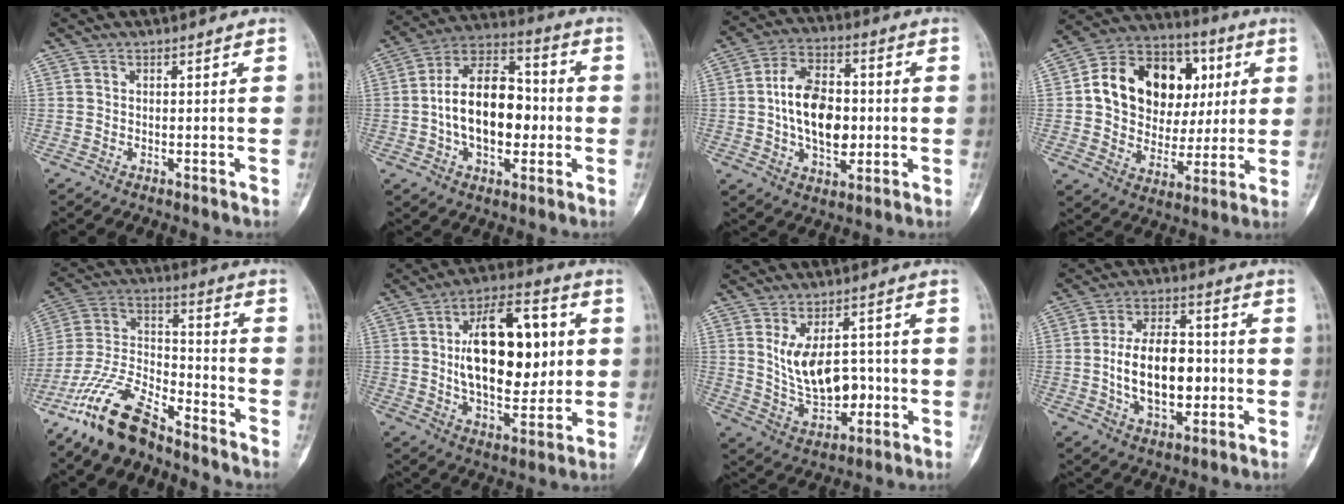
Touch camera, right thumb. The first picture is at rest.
{"total": 18.2, "force": [-1.4, 11.0, 14.5], "torque": [-0.216, 0.034, -0.028]}
{"total": 15.1, "force": [-0.3, 9.4, 11.8], "torque": [-0.179, 0.015, -0.004]}
{"total": 21.6, "force": [4.2, 16.5, 13.2], "torque": [-0.171, 0.027, 0.073]}
{"total": 15.7, "force": [-11.9, 5.5, 8.7], "torque": [-0.168, 0.069, -0.231]}
{"total": 22.4, "force": [3.1, 11.9, 18.7], "torque": [-0.259, 0.002, 0.049]}
{"total": 12.3, "force": [0.5, 7.5, 9.7], "torque": [-0.136, -0.002, 0.029]}
{"total": 15.9, "force": [-1.4, 9.4, 12.7], "torque": [-0.188, 0.019, -0.019]}